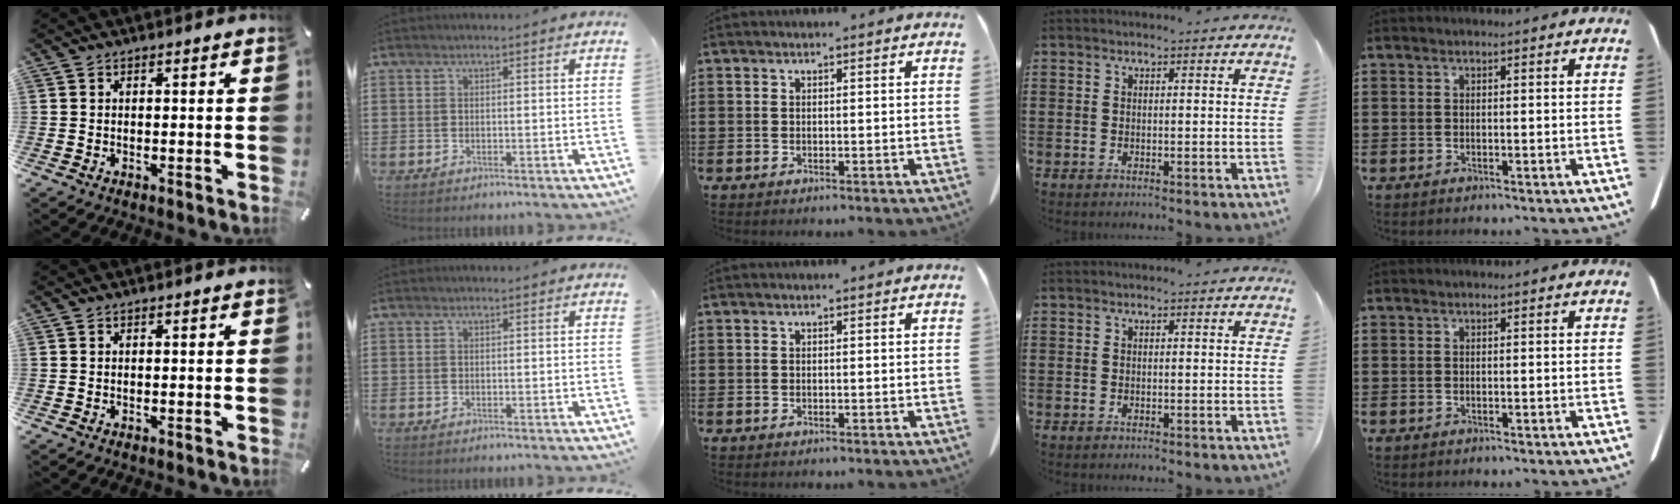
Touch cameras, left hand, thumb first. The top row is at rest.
{}